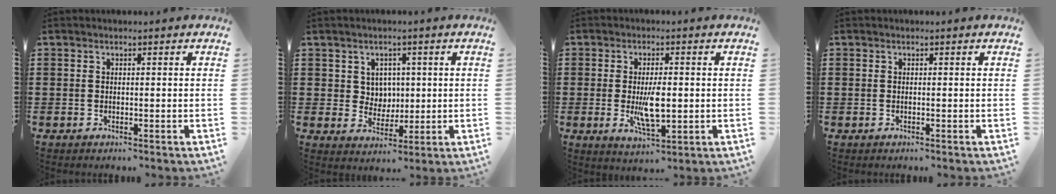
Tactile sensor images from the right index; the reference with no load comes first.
{"total": 4.1, "force": [1.4, 3.7, 1.0], "torque": [-0.038, 0.012, 0.024]}
{"total": 6.2, "force": [-0.5, 2.4, 5.7], "torque": [-0.106, -0.005, -0.012]}
{"total": 0.0}